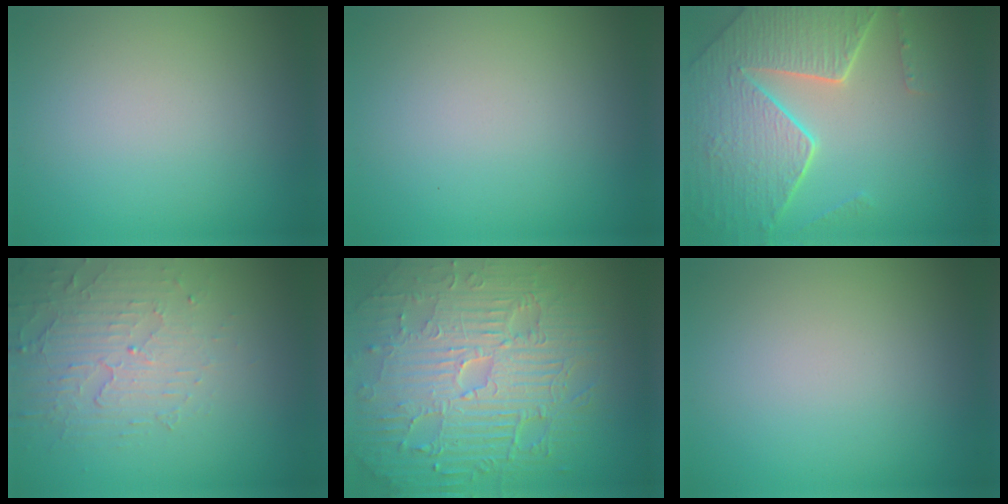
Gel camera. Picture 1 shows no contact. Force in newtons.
{"total": 0.0}
{"total": 8.0, "press": 5.7, "slide": 5.7}
{"total": 4.9, "press": 3.2, "slide": 3.7}
{"total": 11.3, "press": 7.2, "slide": 8.7}
{"total": 0.0}